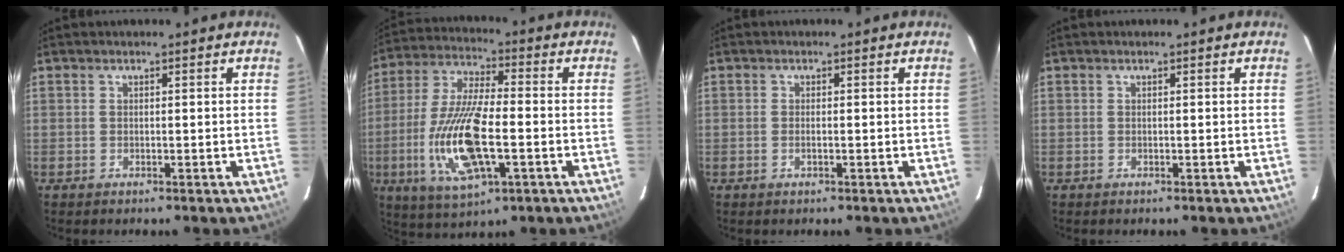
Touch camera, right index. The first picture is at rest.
{"total": 17.0, "force": [-4.3, 5.8, 15.5], "torque": [-0.328, -0.012, -0.081]}
{"total": 0.9, "force": [-0.3, 0.1, 0.9], "torque": [-0.018, 0.001, -0.006]}
{"total": 0.0}